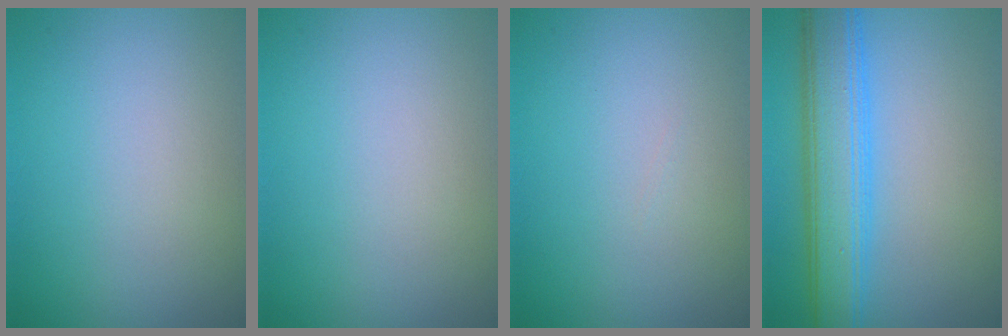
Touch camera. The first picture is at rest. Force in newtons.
{"total": 0.0}
{"total": 0.0}
{"total": 6.5, "press": 6.5, "slide": 0.1}